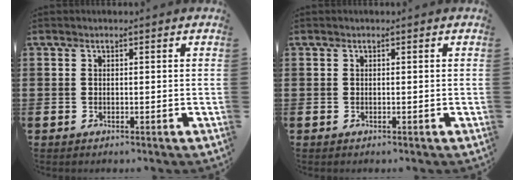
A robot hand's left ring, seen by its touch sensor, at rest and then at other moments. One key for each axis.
{"total": 0.0}